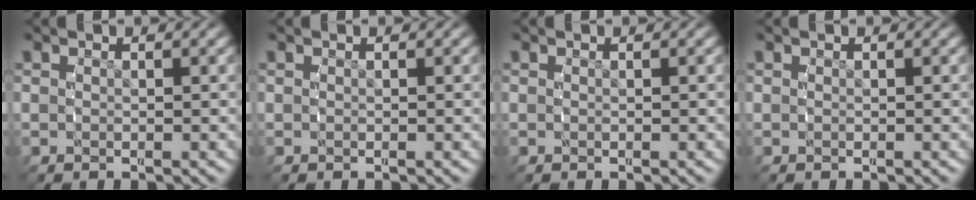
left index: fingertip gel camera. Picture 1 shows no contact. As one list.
[{"total": 0.0}, {"total": 0.0}, {"total": 0.0}]